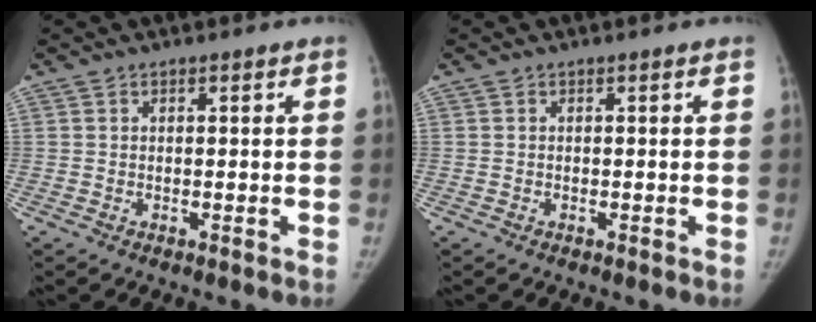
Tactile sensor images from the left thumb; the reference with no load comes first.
{"total": 0.0}